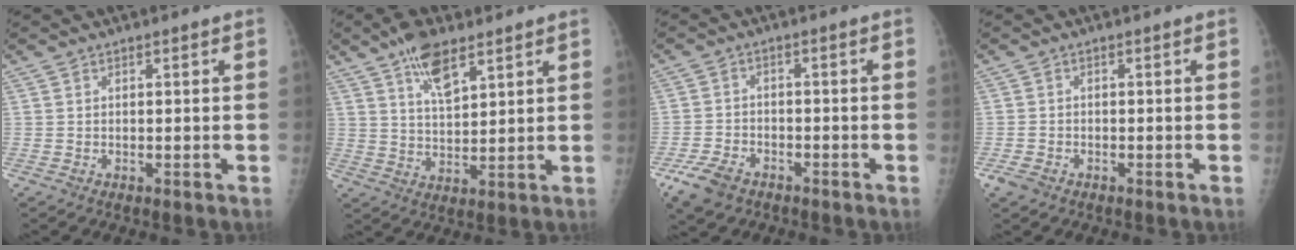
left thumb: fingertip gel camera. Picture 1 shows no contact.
{"total": 8.7, "force": [5.4, 3.6, 5.9], "torque": [-0.088, -0.025, 0.098]}
{"total": 6.8, "force": [-4.3, 4.1, 3.3], "torque": [-0.071, 0.013, -0.077]}
{"total": 2.5, "force": [-1.5, 1.7, 1.1], "torque": [-0.021, 0.004, -0.026]}